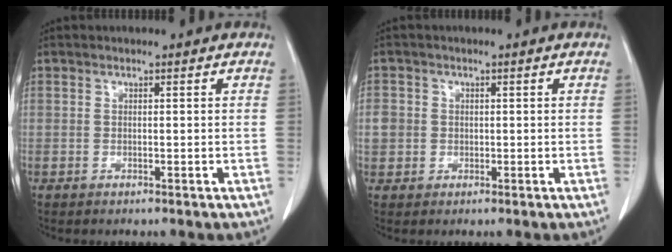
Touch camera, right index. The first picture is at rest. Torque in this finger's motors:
{"motor_torque": [0.24, 0.16, 0.16, 0.04]}